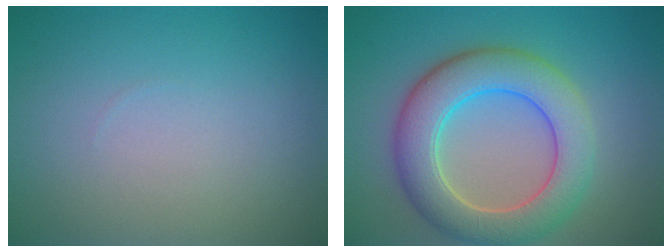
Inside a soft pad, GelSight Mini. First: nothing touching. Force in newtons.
{"total": 7.7, "press": 7.7, "slide": 0.4}